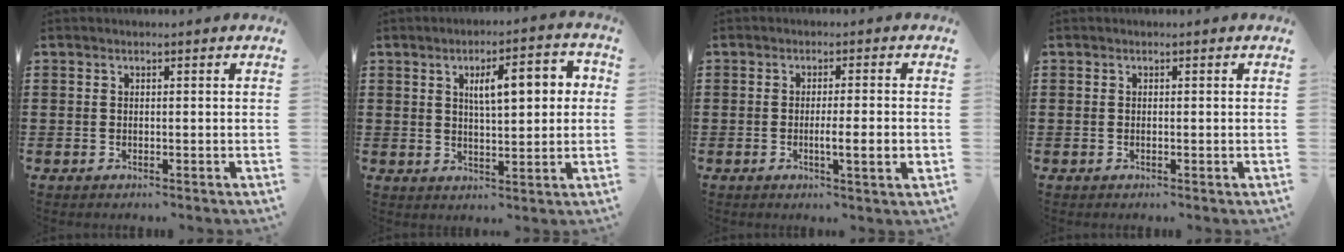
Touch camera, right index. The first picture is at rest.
{"total": 7.2, "force": [2.0, 2.4, 6.5], "torque": [-0.103, -0.001, 0.026]}
{"total": 4.1, "force": [-1.0, 0.0, 4.0], "torque": [-0.066, -0.009, -0.018]}
{"total": 0.0}